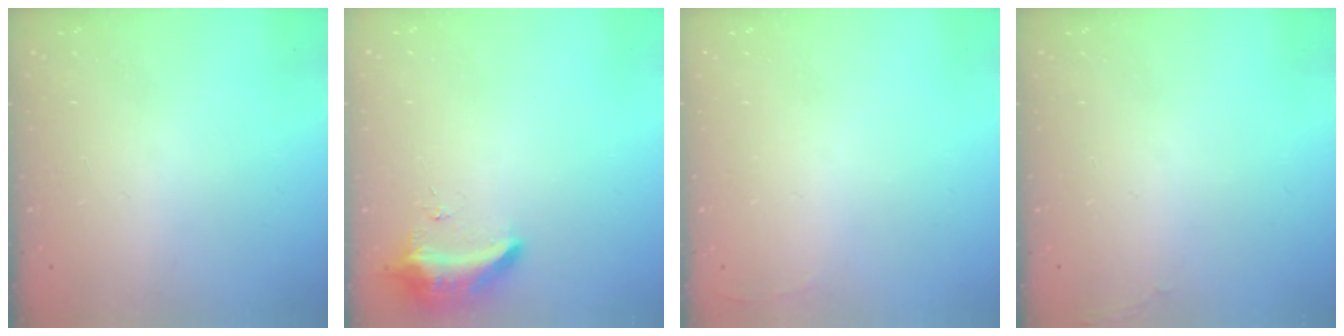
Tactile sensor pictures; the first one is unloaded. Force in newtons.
{"total": 8.9, "press": 8.8, "slide": 1.6}
{"total": 2.5, "press": 2.4, "slide": 0.9}
{"total": 7.0, "press": 4.6, "slide": 5.3}